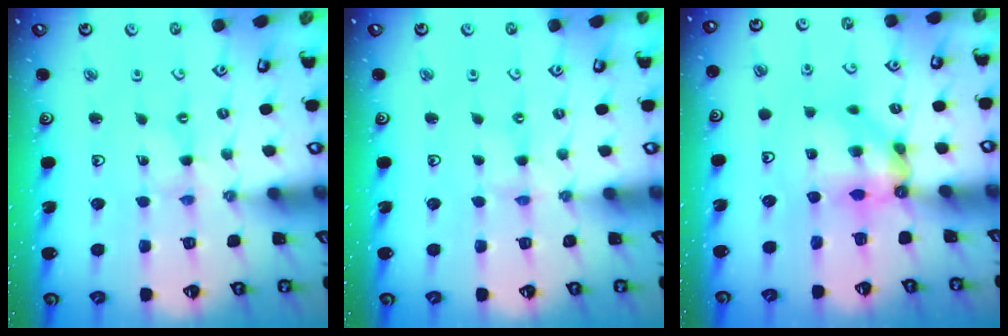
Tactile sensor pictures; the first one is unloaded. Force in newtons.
{"total": 0.5, "press": 0.5, "slide": 0.2}
{"total": 7.8, "press": 7.8, "slide": 0.5}